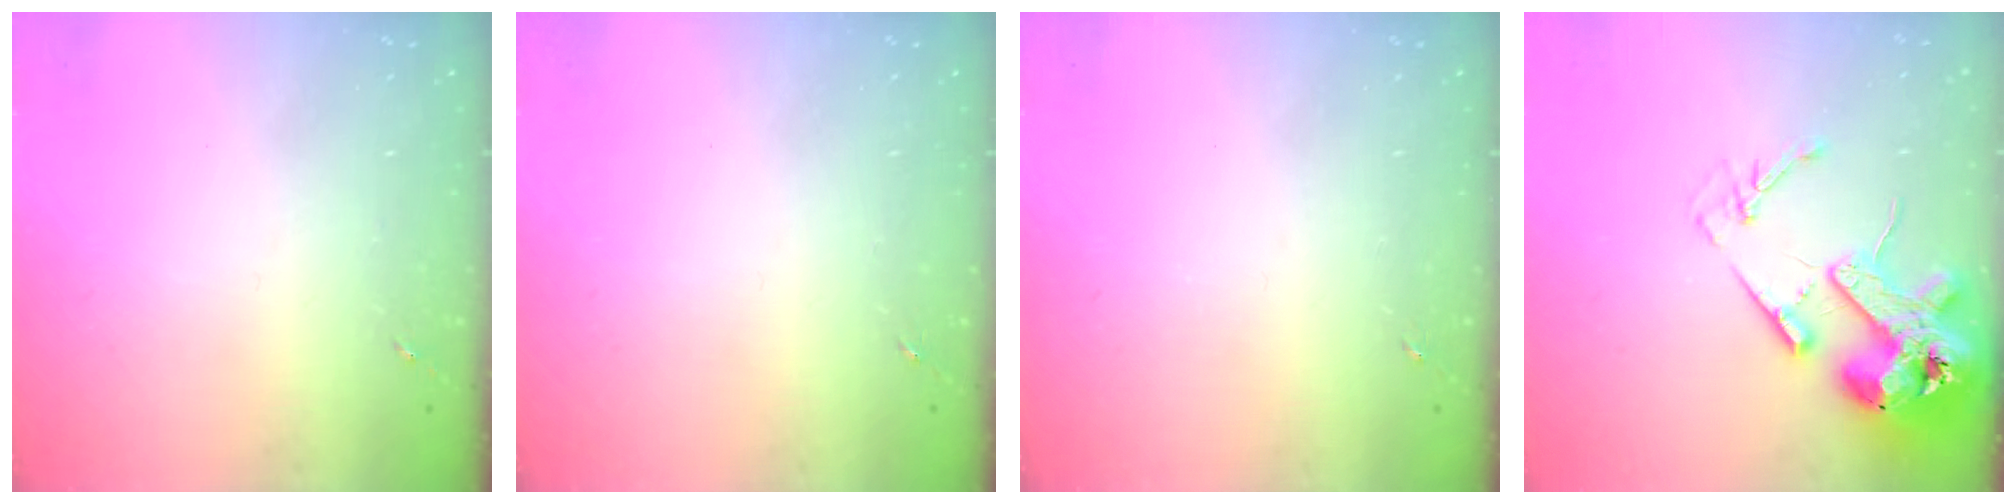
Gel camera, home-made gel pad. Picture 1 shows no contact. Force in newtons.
{"total": 0.0}
{"total": 0.0}
{"total": 17.7, "press": 17.5, "slide": 2.4}